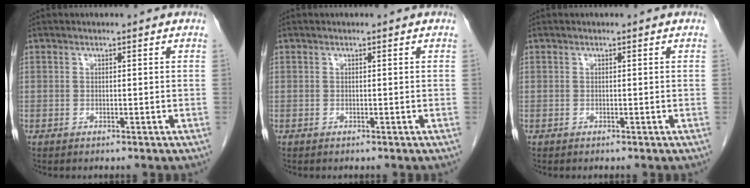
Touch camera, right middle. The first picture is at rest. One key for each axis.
{"total": 0.0}
{"total": 0.0}